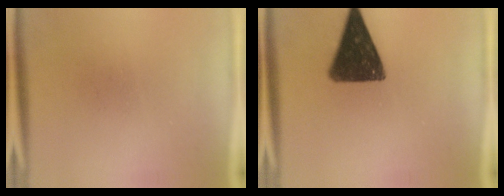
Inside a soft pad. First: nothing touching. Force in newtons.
{"total": 13.7}